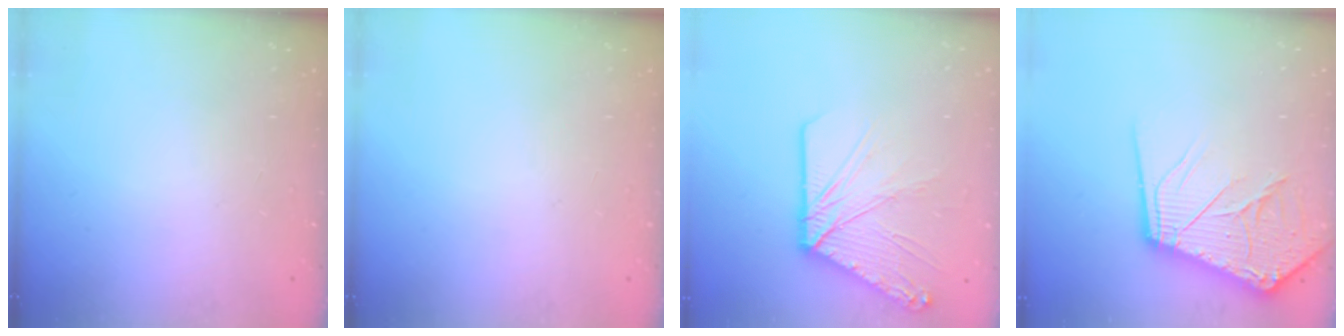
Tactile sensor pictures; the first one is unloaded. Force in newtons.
{"total": 0.0}
{"total": 14.4, "press": 14.3, "slide": 2.1}
{"total": 16.4, "press": 16.2, "slide": 2.0}